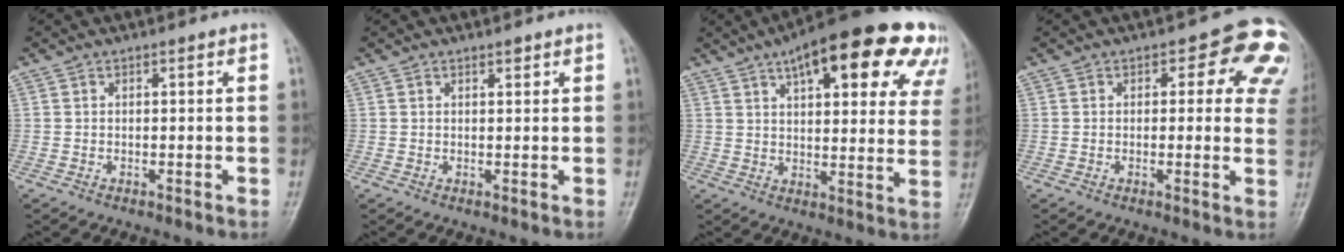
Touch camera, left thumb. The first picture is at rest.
{"total": 1.0, "force": [0.8, 0.3, 0.5], "torque": [-0.006, -0.005, 0.011]}
{"total": 24.9, "force": [13.5, 8.9, 18.9], "torque": [-0.230, -0.006, 0.171]}
{"total": 10.4, "force": [4.2, 5.7, 7.5], "torque": [-0.026, -0.009, 0.031]}